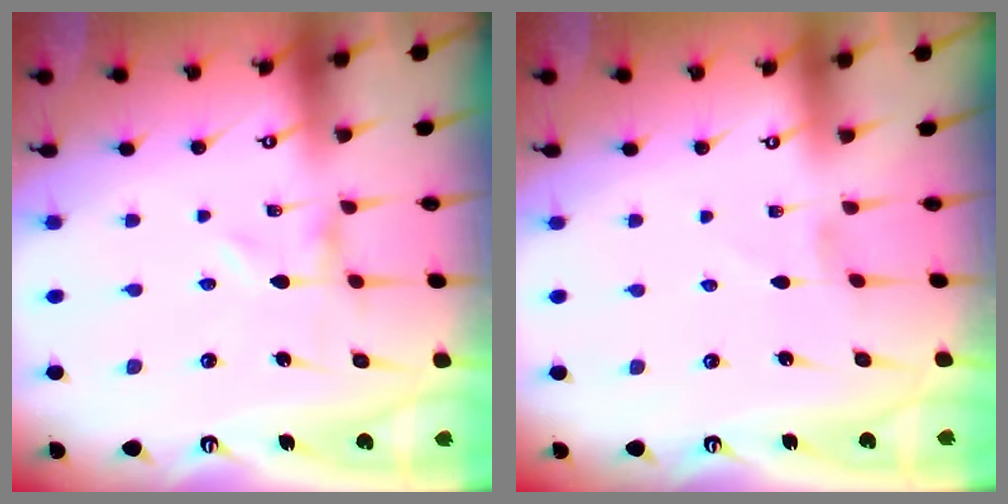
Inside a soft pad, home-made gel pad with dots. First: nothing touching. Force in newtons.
{"total": 0.0}